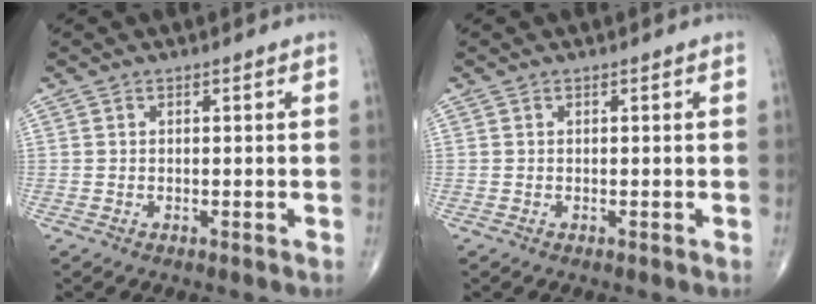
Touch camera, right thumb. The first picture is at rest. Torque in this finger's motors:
{"motor_torque": [0.00, 0.00, -0.01, 0.01, 0.00]}